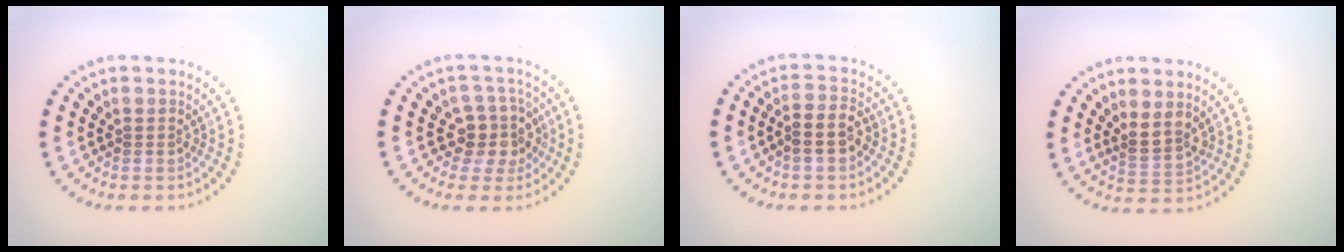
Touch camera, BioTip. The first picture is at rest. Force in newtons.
{"total": 3.2, "press": 2.7, "slide": 1.7}
{"total": 2.6, "press": 2.4, "slide": 0.9}
{"total": 2.2, "press": 1.9, "slide": 1.1}